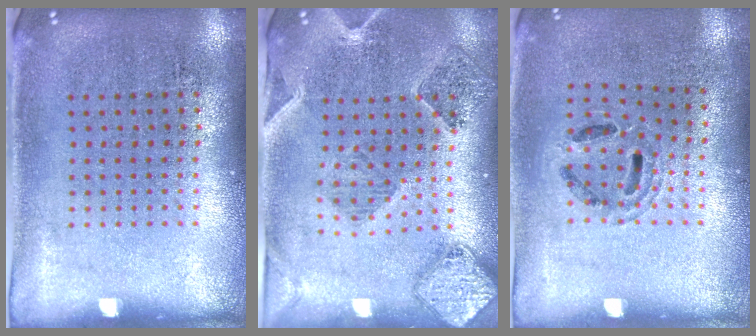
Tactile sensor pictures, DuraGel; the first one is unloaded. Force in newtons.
{"total": 1.4, "press": 1.4, "slide": 0.3}
{"total": 0.9, "press": 0.9, "slide": 0.2}